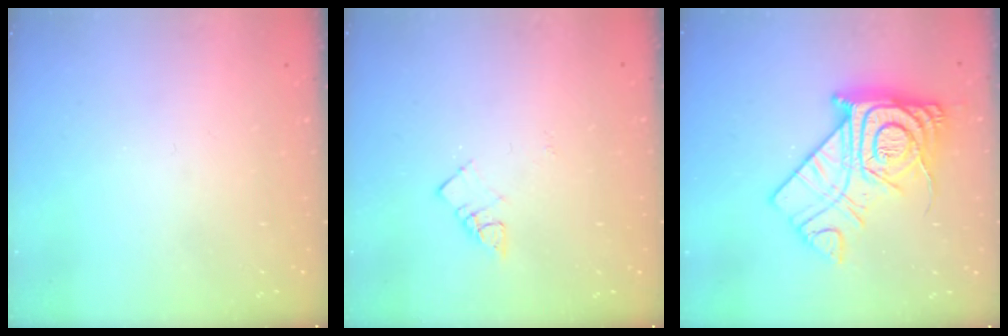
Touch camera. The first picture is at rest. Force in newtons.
{"total": 4.2, "press": 4.2, "slide": 0.5}
{"total": 24.4, "press": 24.3, "slide": 2.4}